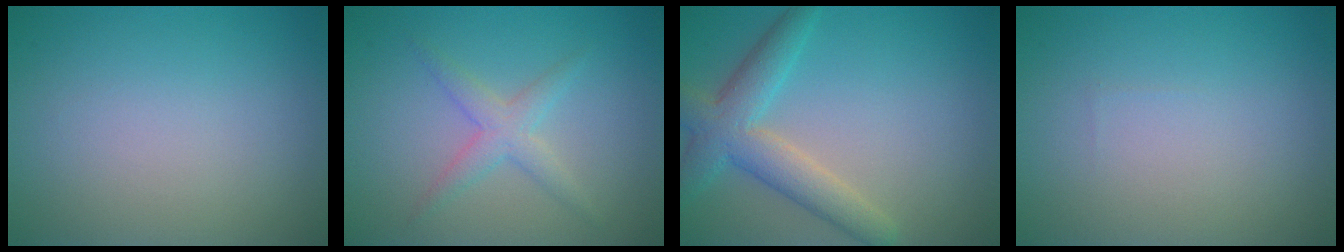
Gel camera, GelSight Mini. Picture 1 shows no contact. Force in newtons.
{"total": 2.3, "press": 2.3, "slide": 0.1}
{"total": 4.9, "press": 4.9, "slide": 0.3}
{"total": 0.0}